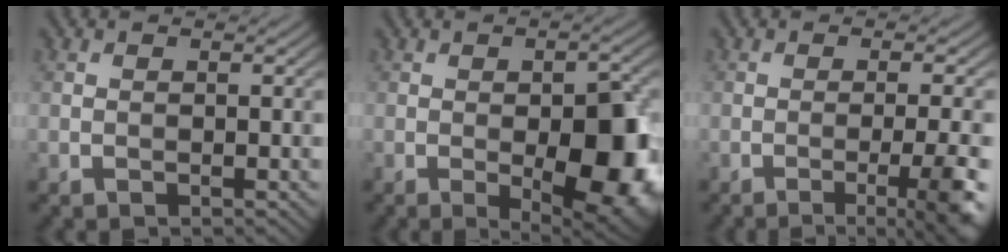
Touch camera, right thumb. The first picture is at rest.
{"total": 12.4, "force": [-2.6, 5.3, 10.8], "torque": [-0.125, -0.007, -0.033]}
{"total": 7.5, "force": [-2.6, 1.4, 6.9], "torque": [-0.091, 0.002, -0.034]}